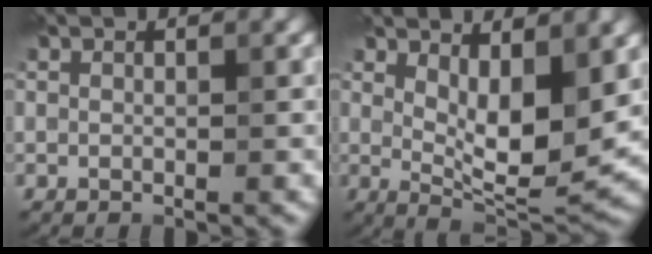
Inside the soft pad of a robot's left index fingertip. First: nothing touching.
{"total": 7.5, "force": [1.5, 2.6, 6.9], "torque": [-0.116, -0.015, 0.032]}